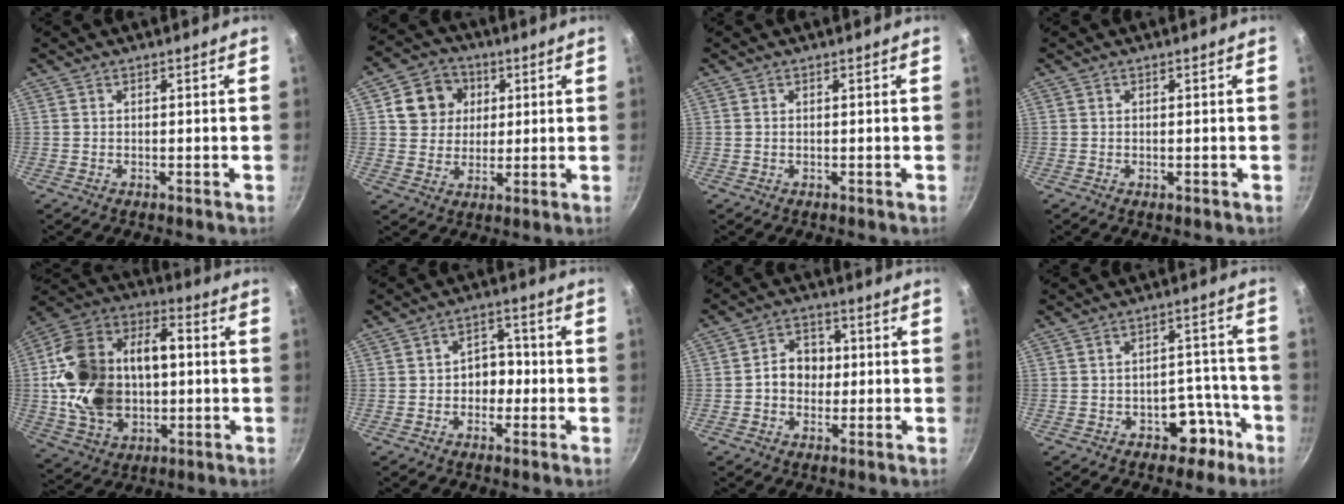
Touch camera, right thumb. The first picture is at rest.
{"total": 10.0, "force": [2.7, 8.9, 3.8], "torque": [-0.028, -0.002, 0.042]}
{"total": 0.0}
{"total": 0.0}
{"total": 23.3, "force": [0.1, 16.5, 16.4], "torque": [-0.287, 0.024, 0.007]}
{"total": 5.8, "force": [-0.9, 4.5, 3.6], "torque": [-0.018, 0.022, -0.024]}
{"total": 6.9, "force": [-0.2, 5.6, 4.1], "torque": [-0.036, 0.017, -0.012]}
{"total": 7.8, "force": [-4.3, 5.1, 3.9], "torque": [-0.016, 0.055, -0.056]}